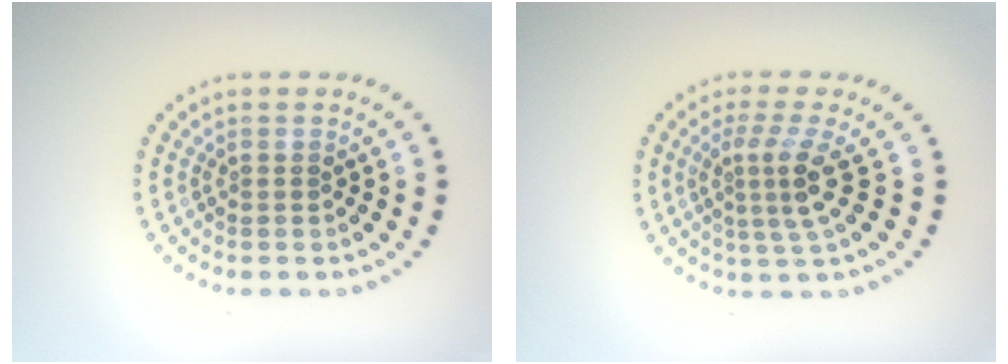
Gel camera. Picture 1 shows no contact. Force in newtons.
{"total": 3.4, "press": 2.4, "slide": 2.5}